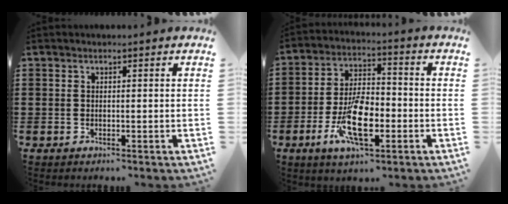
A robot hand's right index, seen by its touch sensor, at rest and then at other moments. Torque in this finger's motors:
{"motor_torque": [1.41, 0.73, 1.05, 0.21]}